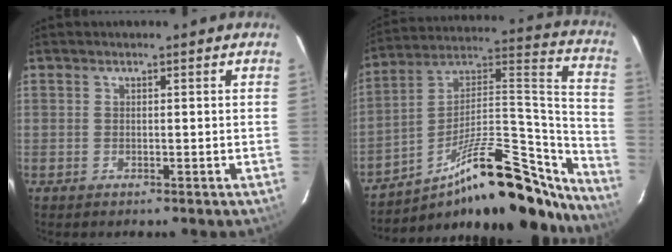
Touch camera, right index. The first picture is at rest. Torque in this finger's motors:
{"motor_torque": [0.25, -0.57, 0.59, 0.11]}